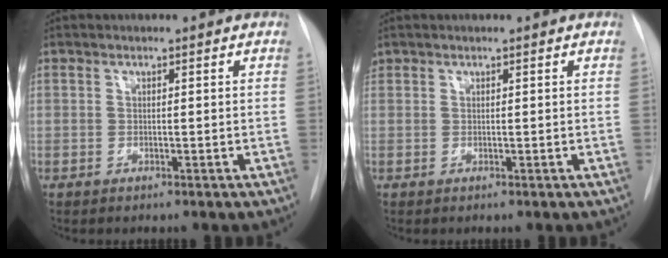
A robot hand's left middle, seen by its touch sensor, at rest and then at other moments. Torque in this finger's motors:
{"motor_torque": [0.07, -0.07, 0.10, 0.00]}